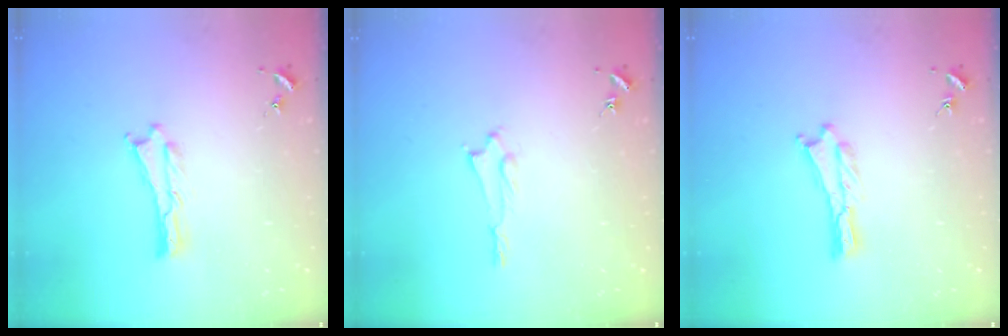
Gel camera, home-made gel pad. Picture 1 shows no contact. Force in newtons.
{"total": 1.2, "press": 1.2, "slide": 0.1}
{"total": 0.0}